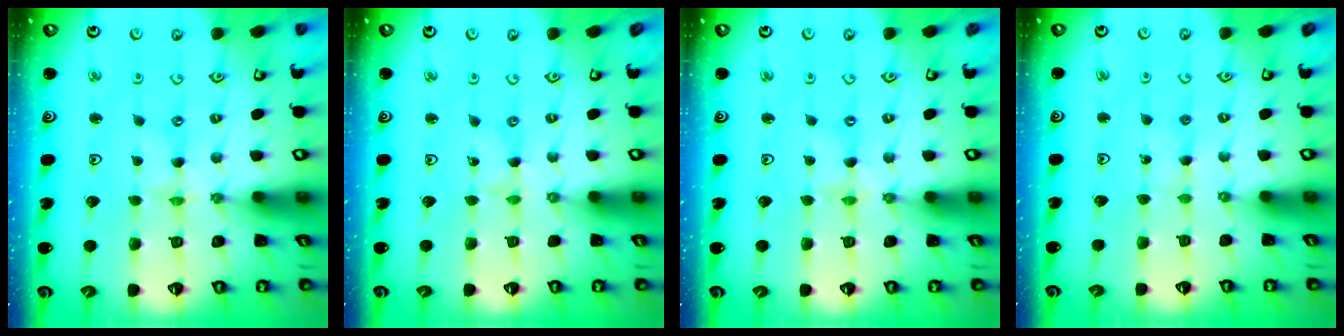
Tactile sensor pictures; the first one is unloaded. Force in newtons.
{"total": 0.0}
{"total": 0.8, "press": 0.8, "slide": 0.2}
{"total": 2.3, "press": 2.3, "slide": 0.3}